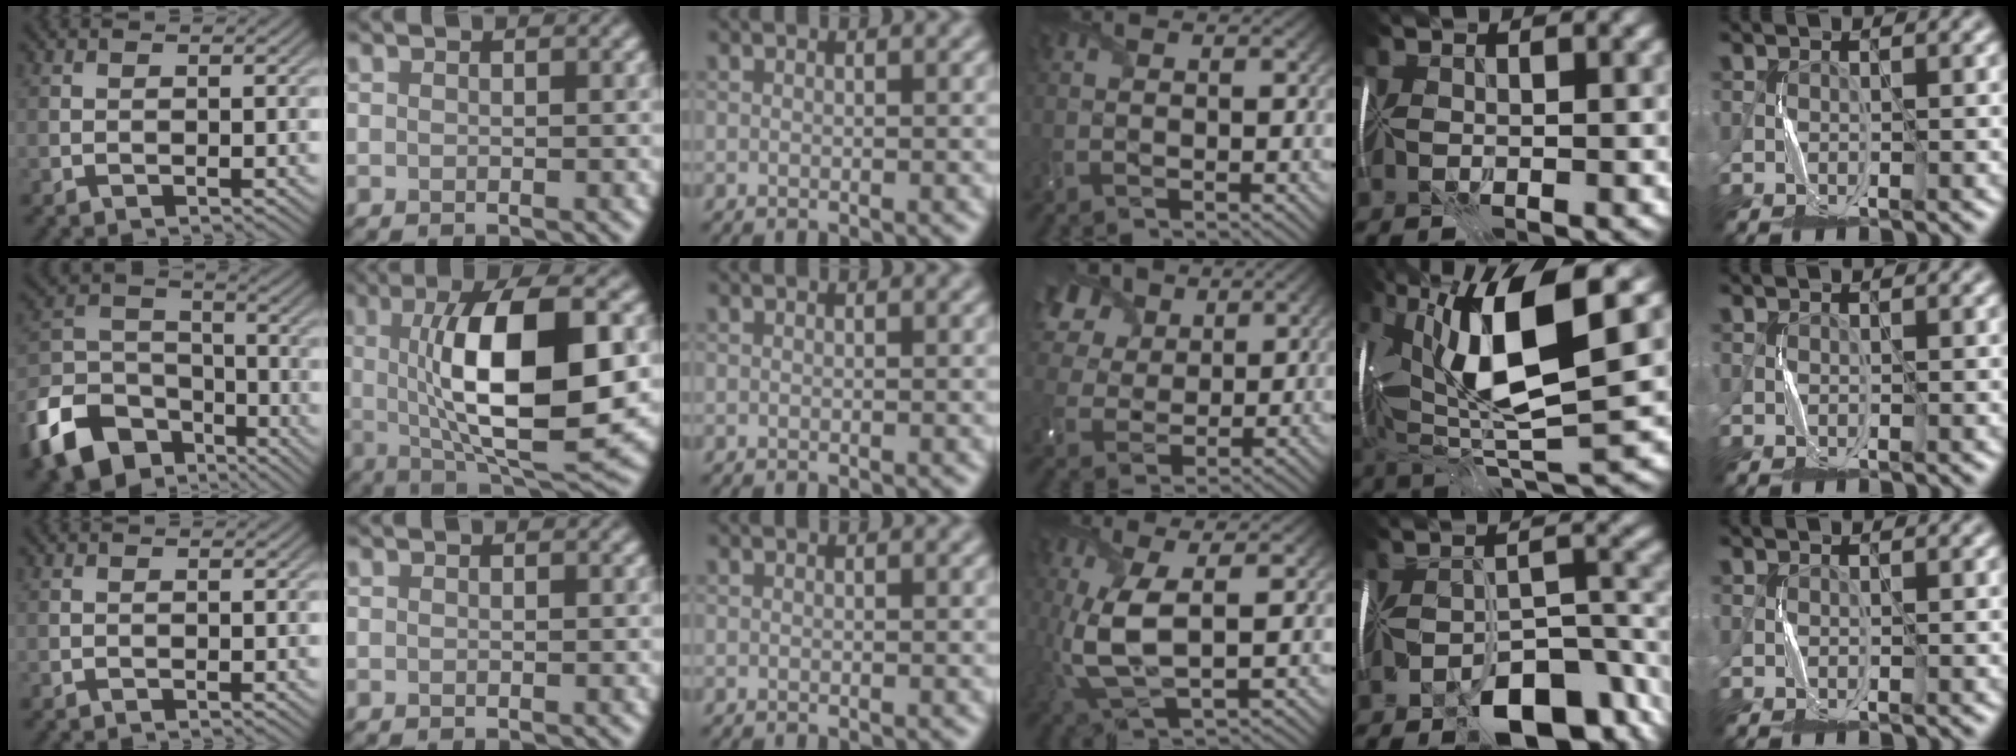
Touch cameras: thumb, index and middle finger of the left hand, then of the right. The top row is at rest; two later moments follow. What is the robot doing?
{"motion": "fold", "object": "plastic wrap"}